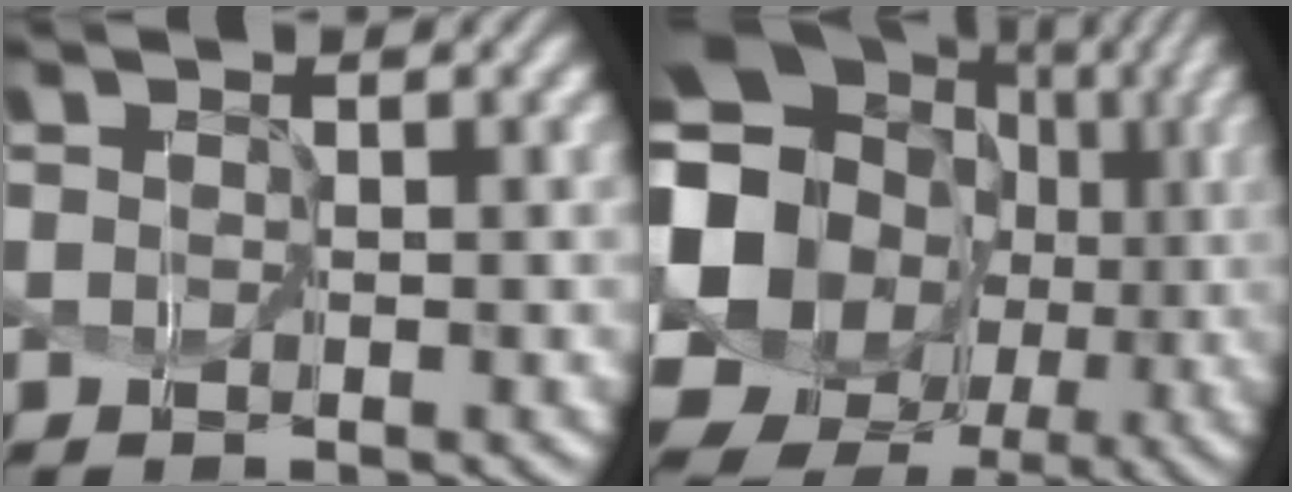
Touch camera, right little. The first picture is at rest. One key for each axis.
{"total": 17.9, "fx": 0.0, "fy": 15.3, "fz": 9.2, "tx": -0.196, "ty": -0.034, "tz": 0.007}